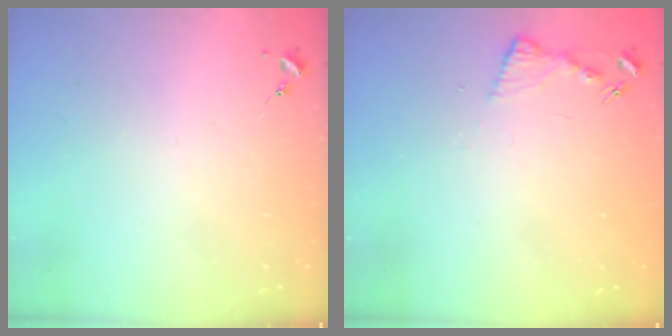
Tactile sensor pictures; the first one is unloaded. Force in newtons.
{"total": 6.8, "press": 6.7, "slide": 0.7}